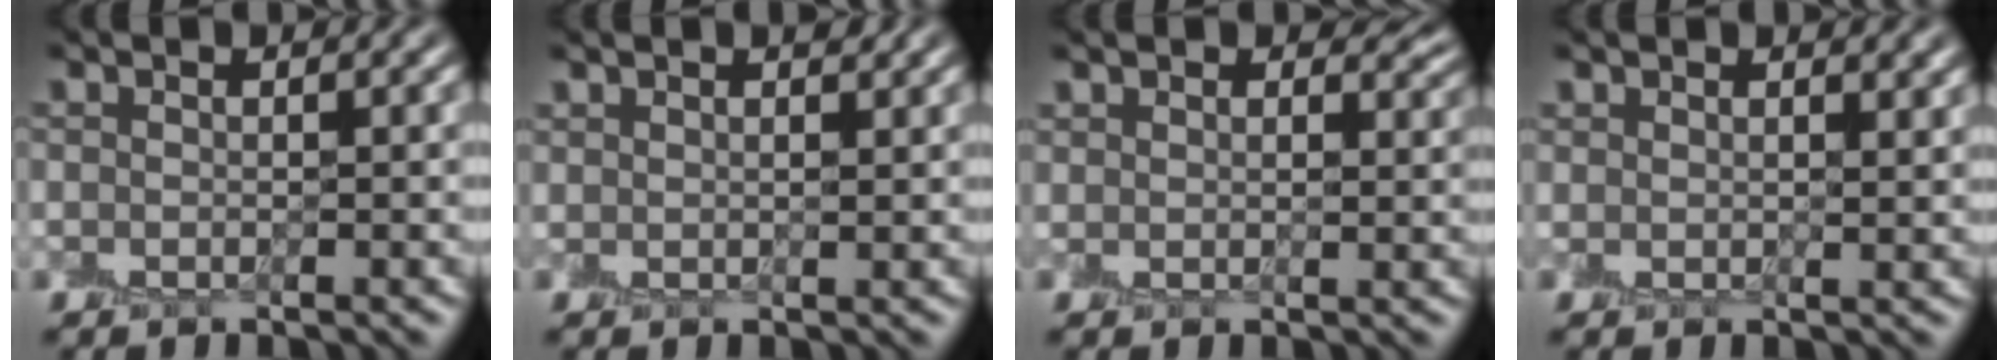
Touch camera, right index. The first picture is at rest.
{"total": 1.4, "force": [1.2, 0.3, 0.6], "torque": [-0.001, -0.003, 0.017]}
{"total": 2.3, "force": [1.9, 0.9, 1.0], "torque": [-0.015, 0.002, 0.031]}
{"total": 2.0, "force": [1.7, 0.7, 0.9], "torque": [0.004, 0.001, 0.015]}